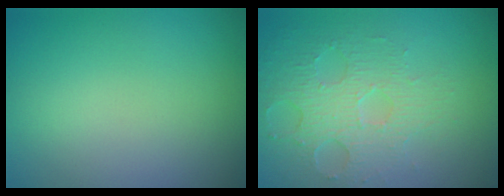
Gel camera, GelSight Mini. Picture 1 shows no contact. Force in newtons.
{"total": 3.7, "press": 3.3, "slide": 1.7}